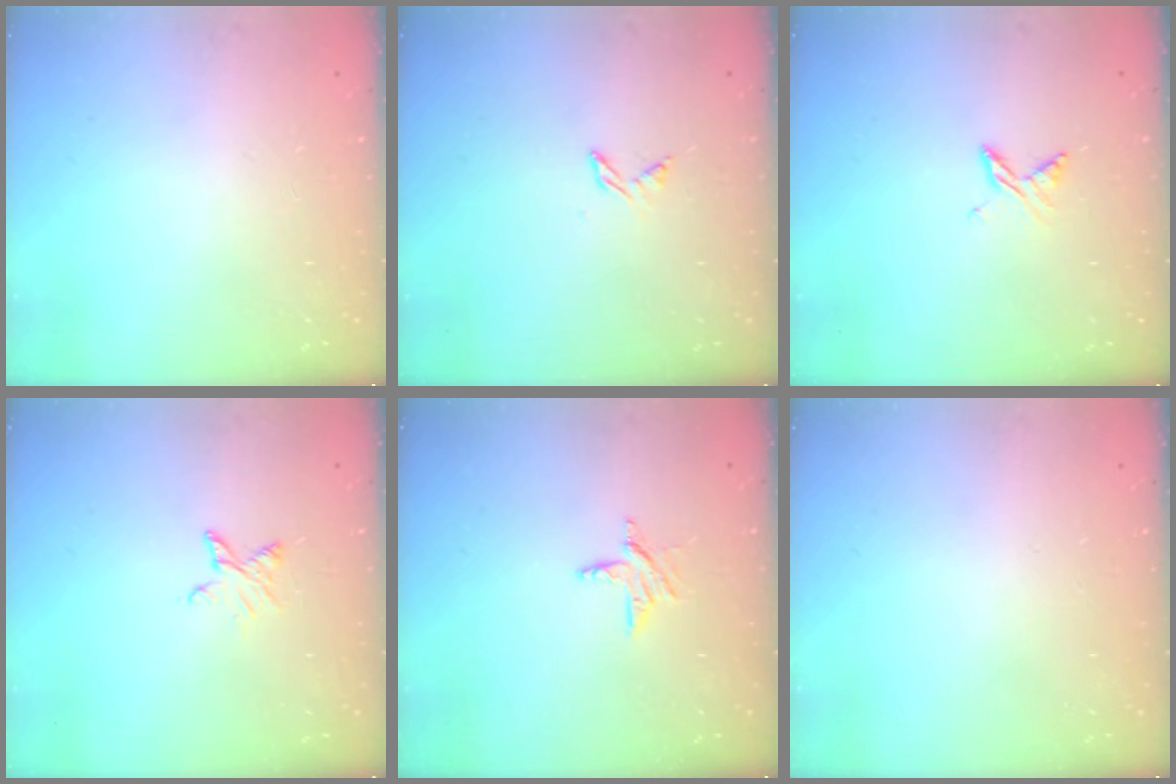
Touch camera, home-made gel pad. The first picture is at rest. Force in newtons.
{"total": 4.3, "press": 4.3, "slide": 0.5}
{"total": 4.6, "press": 4.6, "slide": 0.5}
{"total": 4.5, "press": 4.5, "slide": 0.5}
{"total": 6.0, "press": 6.0, "slide": 0.4}
{"total": 0.0}